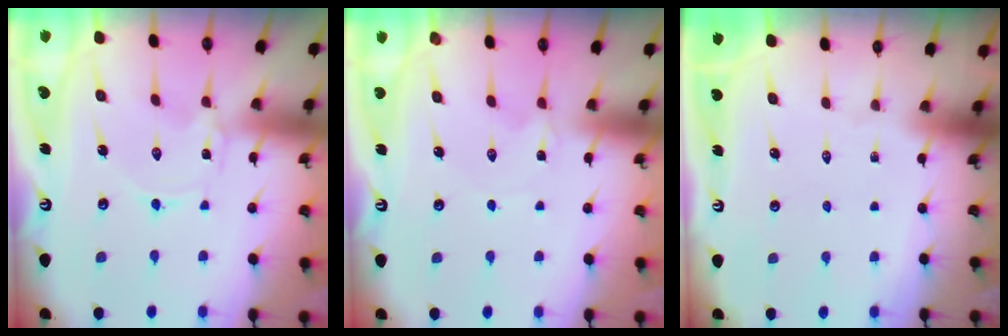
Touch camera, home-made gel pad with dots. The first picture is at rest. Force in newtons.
{"total": 0.0}
{"total": 0.0}